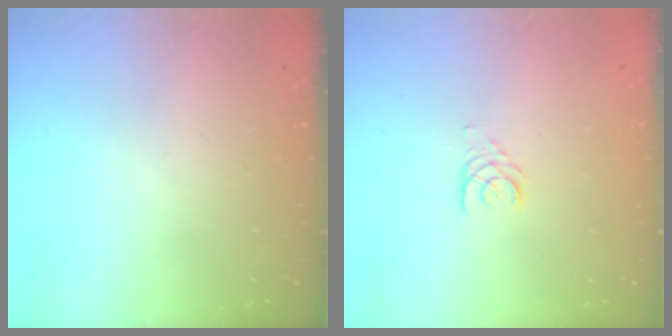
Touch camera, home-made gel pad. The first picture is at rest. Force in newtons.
{"total": 2.5, "press": 2.5, "slide": 0.3}